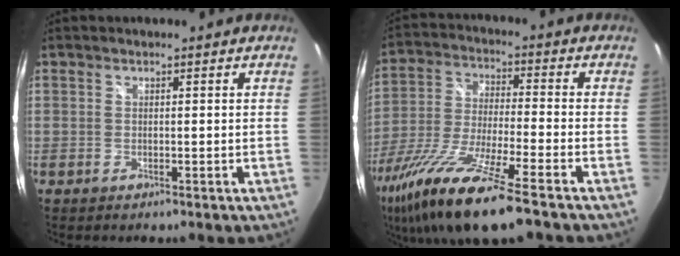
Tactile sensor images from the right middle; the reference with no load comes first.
{"total": 18.9, "force": [-12.9, 1.8, 13.7], "torque": [-0.280, -0.054, -0.236]}